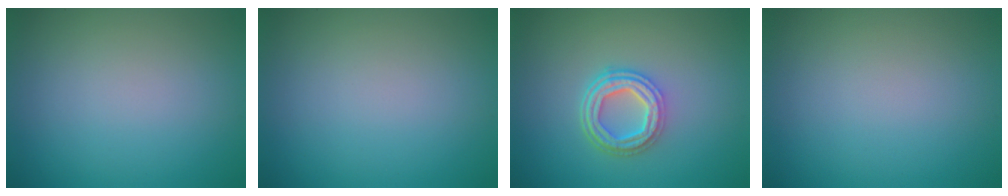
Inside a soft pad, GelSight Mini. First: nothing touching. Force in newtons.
{"total": 0.0}
{"total": 4.3, "press": 3.3, "slide": 2.7}
{"total": 0.0}